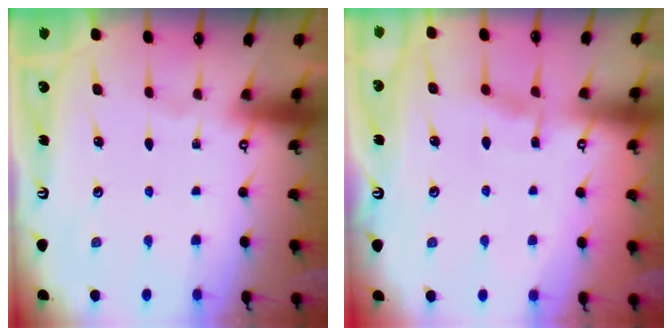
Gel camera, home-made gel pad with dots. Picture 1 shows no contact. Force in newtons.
{"total": 4.9, "press": 4.9, "slide": 0.1}